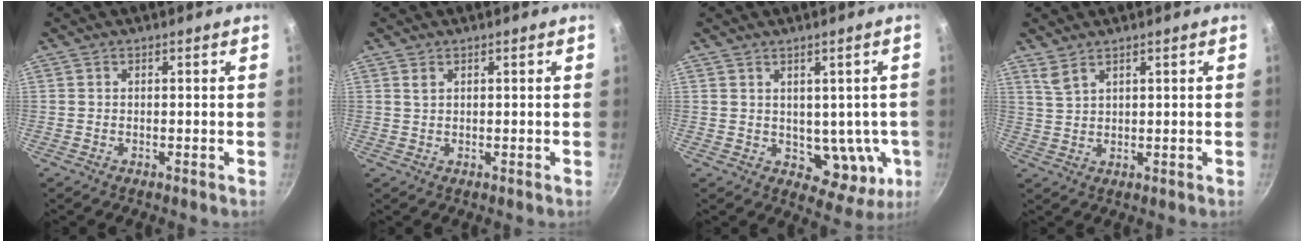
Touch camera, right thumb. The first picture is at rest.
{"total": 1.0, "force": [0.6, 0.5, 0.6], "torque": [-0.012, -0.002, 0.013]}
{"total": 9.4, "force": [0.1, 6.3, 6.9], "torque": [-0.055, -0.010, 0.015]}
{"total": 2.7, "force": [2.3, 0.8, 1.3], "torque": [-0.026, -0.013, 0.053]}